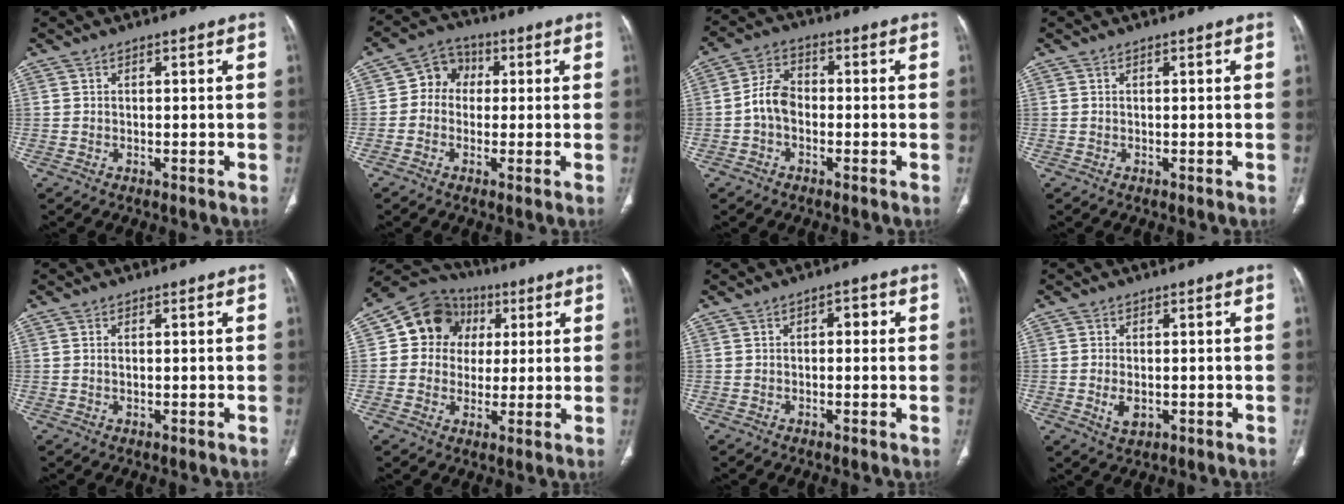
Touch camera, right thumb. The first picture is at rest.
{"total": 6.3, "force": [0.3, 5.5, 3.1], "torque": [-0.025, 0.020, -0.008]}
{"total": 6.1, "force": [-1.3, 4.2, 4.1], "torque": [-0.068, 0.021, -0.035]}
{"total": 0.0}
{"total": 0.7, "force": [0.1, 0.4, 0.6], "torque": [-0.011, 0.000, 0.003]}
{"total": 12.1, "force": [2.6, 10.7, 4.9], "torque": [-0.049, 0.009, 0.034]}
{"total": 2.3, "force": [0.3, 1.4, 1.8], "torque": [-0.009, 0.006, -0.003]}
{"total": 3.8, "force": [-0.7, 2.3, 2.9], "torque": [-0.054, -0.005, -0.007]}